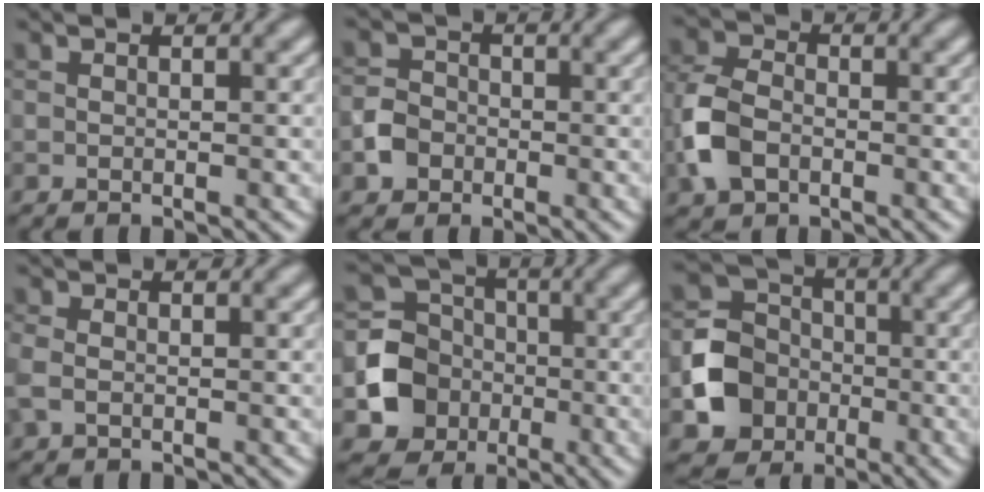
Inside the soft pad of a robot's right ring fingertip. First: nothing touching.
{"total": 2.7, "force": [-1.1, 2.3, 0.9], "torque": [-0.013, 0.005, -0.024]}
{"total": 5.4, "force": [-1.9, 3.7, 3.3], "torque": [-0.082, 0.003, -0.047]}
{"total": 1.8, "force": [-0.4, 1.4, 1.1], "torque": [-0.030, 0.000, -0.012]}
{"total": 6.1, "force": [-1.5, 5.5, 2.1], "torque": [-0.039, 0.001, -0.035]}
{"total": 6.4, "force": [-1.8, 5.6, 2.4], "torque": [-0.049, 0.002, -0.042]}